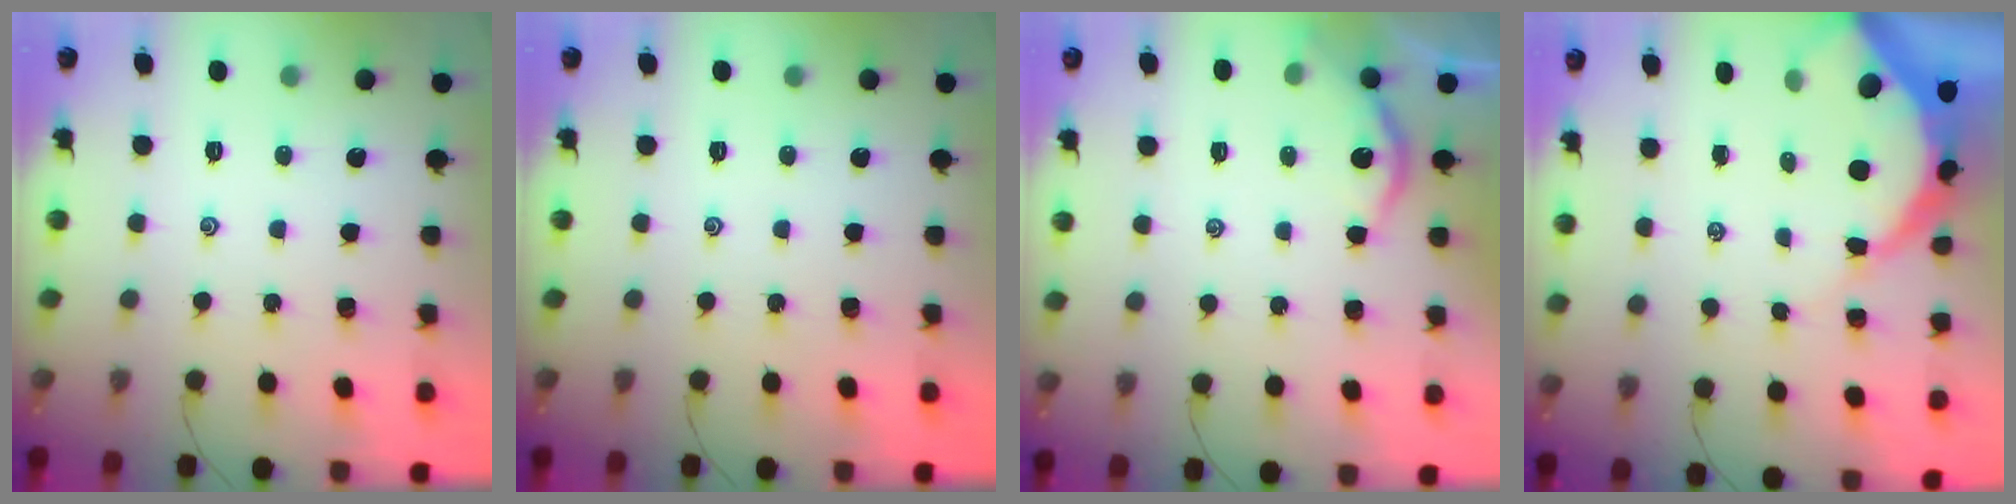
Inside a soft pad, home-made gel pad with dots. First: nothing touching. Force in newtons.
{"total": 0.0}
{"total": 3.9, "press": 3.9, "slide": 0.3}
{"total": 9.3, "press": 9.3, "slide": 1.0}